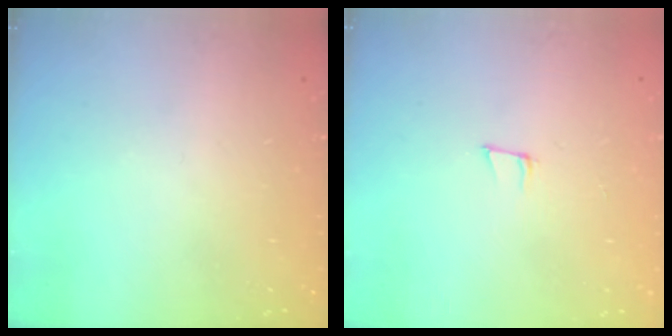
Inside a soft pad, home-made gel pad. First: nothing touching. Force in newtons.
{"total": 5.8, "press": 4.7, "slide": 3.4}